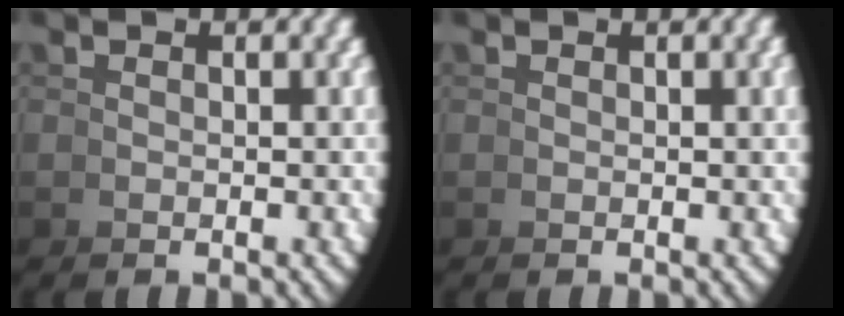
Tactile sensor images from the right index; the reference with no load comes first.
{"total": 1.4, "force": [0.5, 0.5, 1.2], "torque": [-0.009, 0.005, 0.005]}